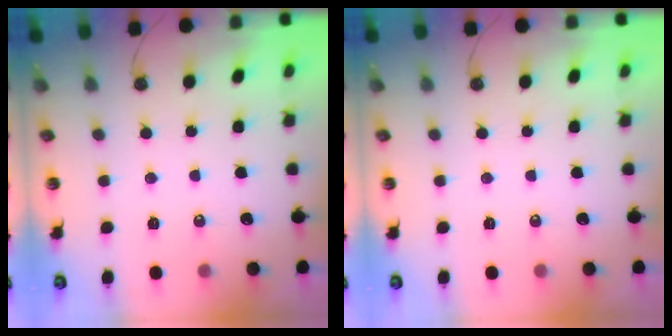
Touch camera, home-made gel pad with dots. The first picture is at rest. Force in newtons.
{"total": 0.0}